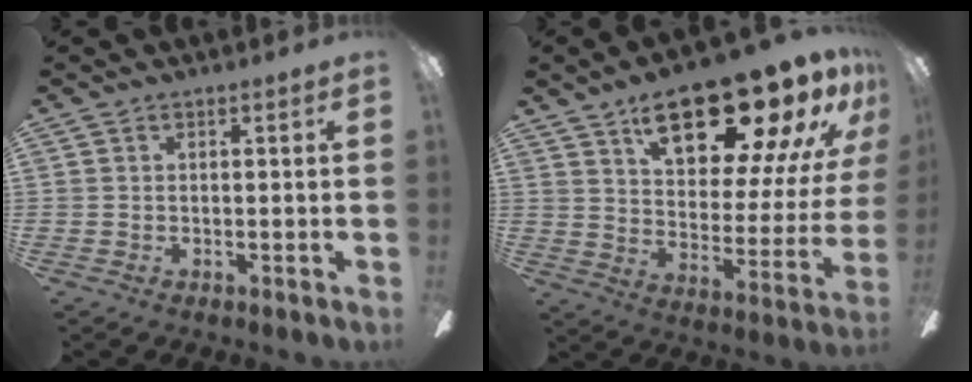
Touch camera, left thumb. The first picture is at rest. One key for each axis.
{"total": 23.1, "fx": 16.8, "fy": 8.1, "fz": 13.5, "tx": -0.199, "ty": -0.115, "tz": 0.279}